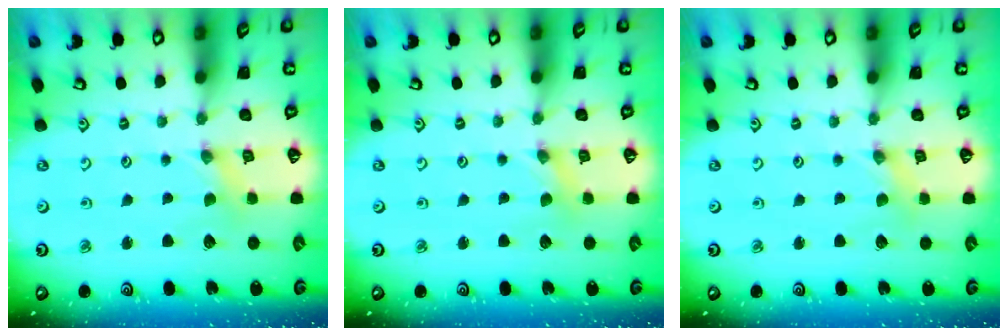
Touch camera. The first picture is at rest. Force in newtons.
{"total": 1.1, "press": 1.1, "slide": 0.2}
{"total": 1.0, "press": 1.0, "slide": 0.2}